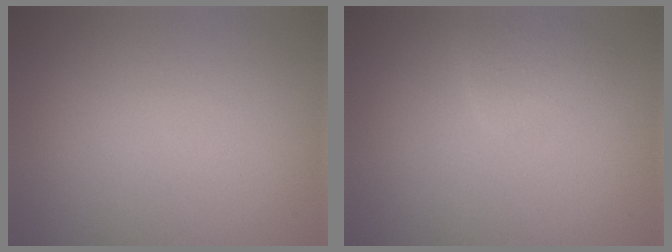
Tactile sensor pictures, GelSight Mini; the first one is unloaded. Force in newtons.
{"total": 1.6, "press": 1.6, "slide": 0.0}